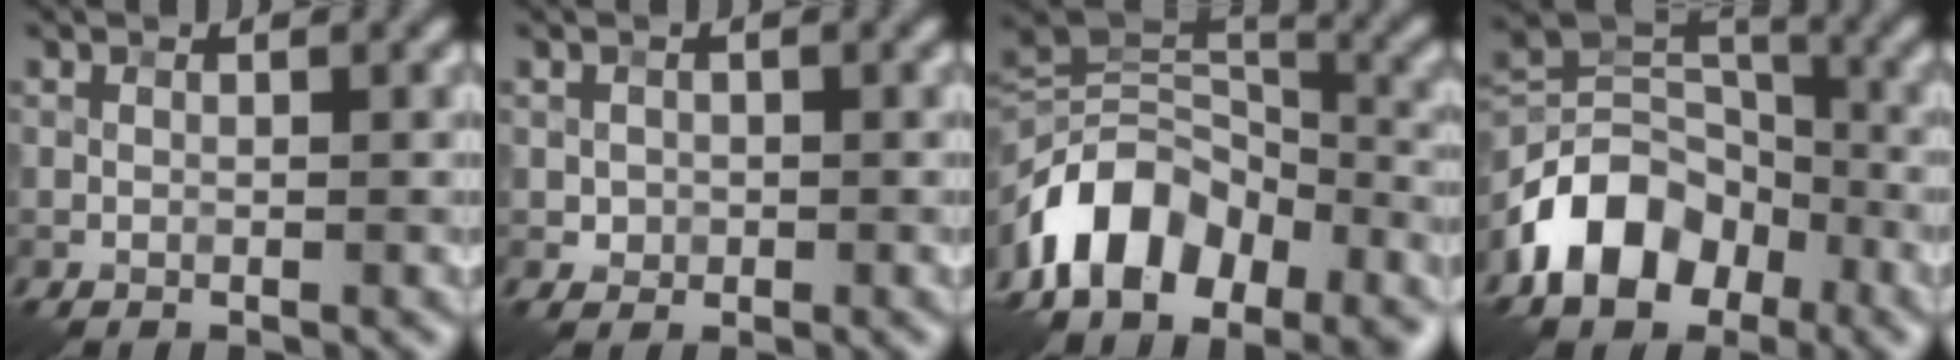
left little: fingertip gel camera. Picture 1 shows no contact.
{"total": 1.0, "force": [0.0, 0.9, 0.2], "torque": [0.004, -0.003, -0.002]}
{"total": 11.4, "force": [-6.9, 6.4, 6.4], "torque": [-0.110, 0.023, -0.121]}
{"total": 8.8, "force": [-4.7, 5.7, 4.7], "torque": [-0.081, 0.000, -0.098]}